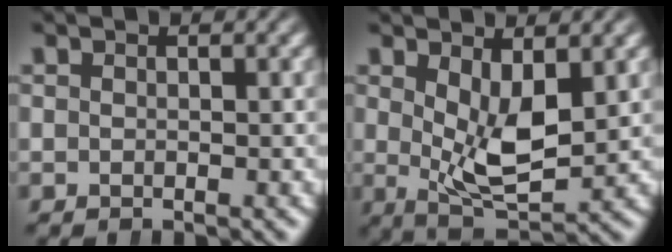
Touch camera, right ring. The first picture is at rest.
{"total": 5.6, "force": [0.7, 2.8, 4.9], "torque": [-0.080, -0.025, 0.020]}